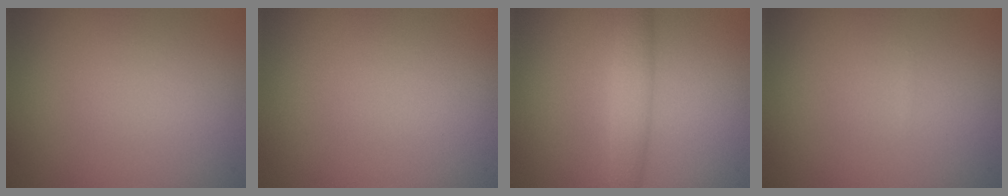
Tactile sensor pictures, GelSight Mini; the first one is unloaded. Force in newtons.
{"total": 0.0}
{"total": 2.9, "press": 2.9, "slide": 0.1}
{"total": 0.0}